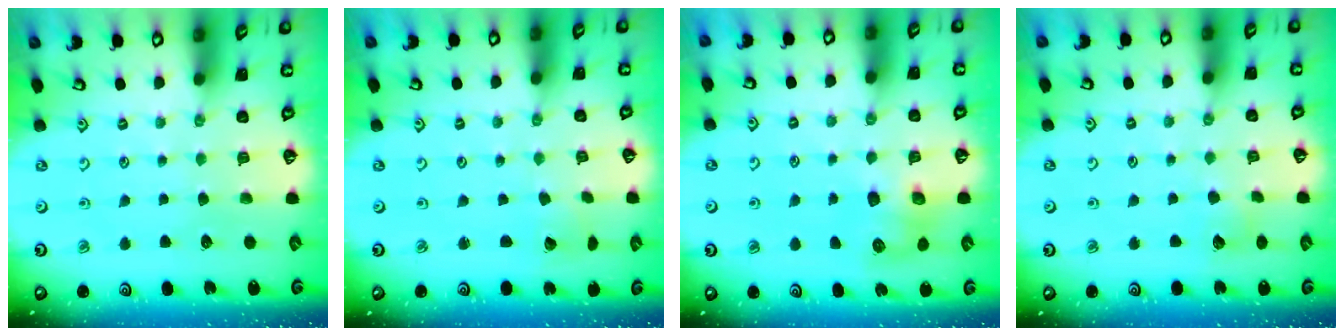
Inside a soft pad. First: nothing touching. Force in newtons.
{"total": 2.1, "press": 2.1, "slide": 0.2}
{"total": 7.3, "press": 7.3, "slide": 0.4}
{"total": 6.6, "press": 6.6, "slide": 0.8}